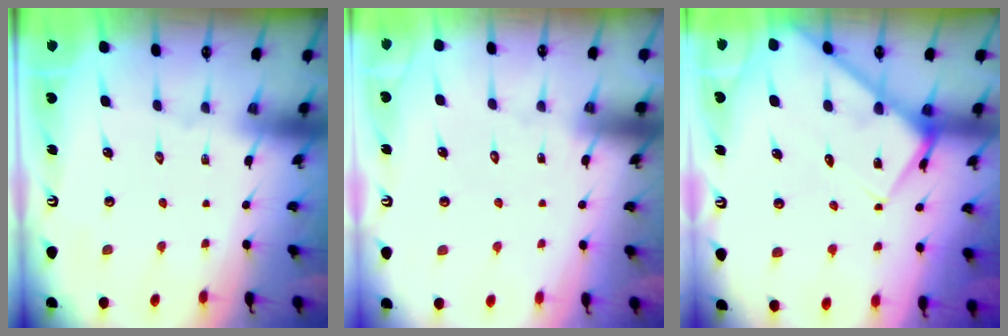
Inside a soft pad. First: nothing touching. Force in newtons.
{"total": 4.2, "press": 4.2, "slide": 0.3}
{"total": 9.7, "press": 9.7, "slide": 1.0}